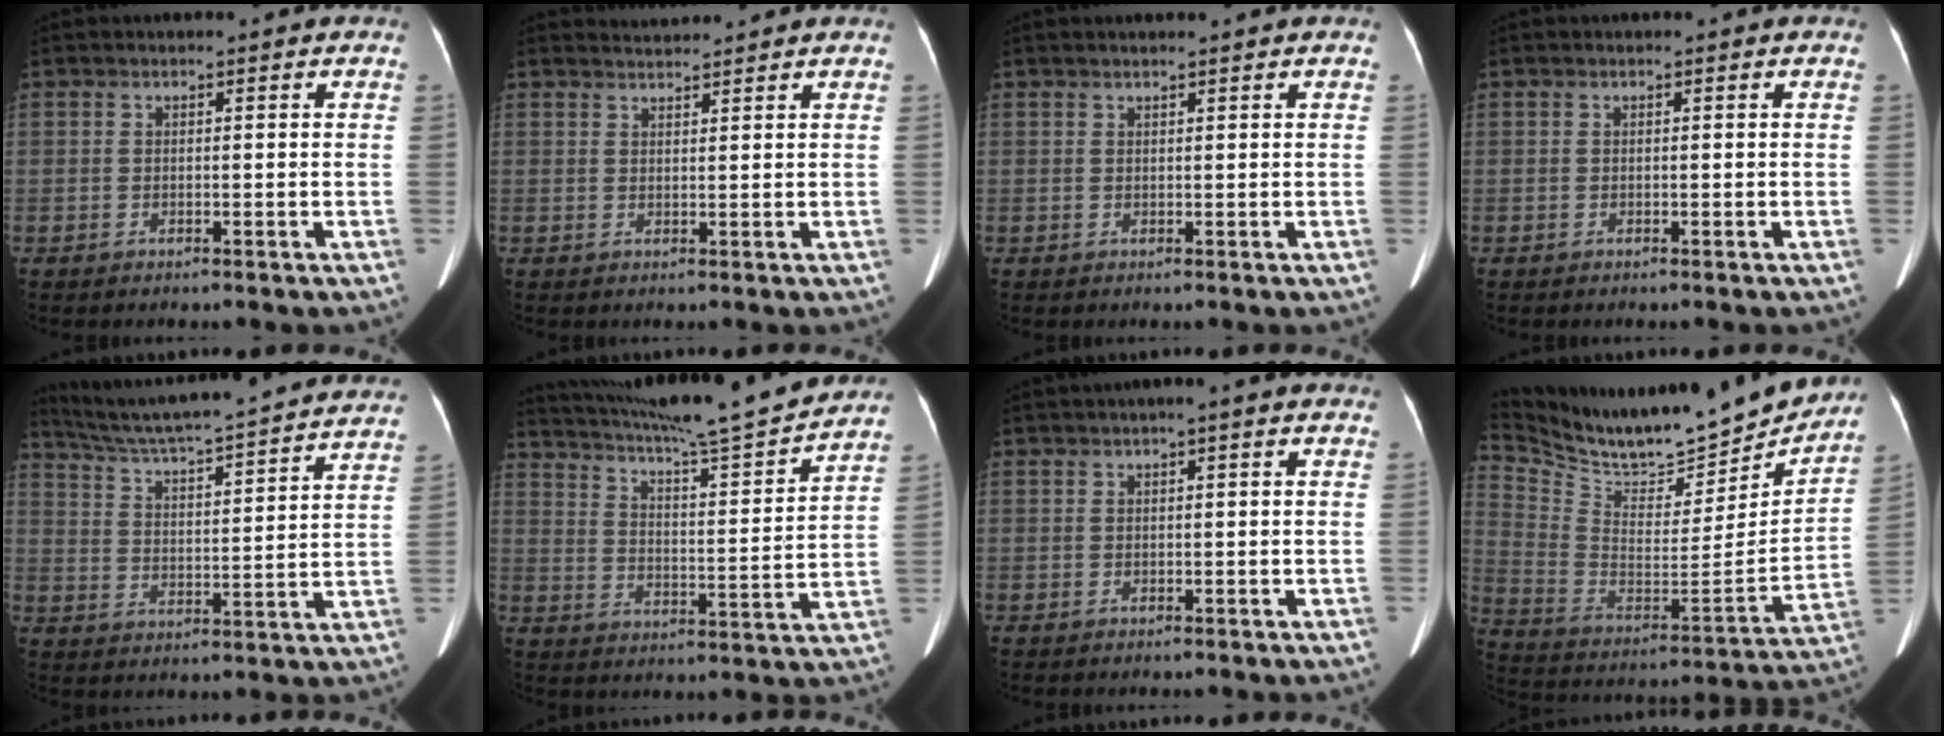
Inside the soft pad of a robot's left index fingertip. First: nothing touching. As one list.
[{"total": 2.0, "force": [2.0, -0.3, -0.3], "torque": [-0.003, 0.011, 0.042]}, {"total": 1.3, "force": [1.1, -0.2, 0.7], "torque": [-0.010, 0.011, 0.022]}, {"total": 0.0}, {"total": 26.3, "force": [24.1, 0.7, 10.4], "torque": [-0.175, -0.024, 0.327]}, {"total": 22.0, "force": [19.8, 0.1, 9.5], "torque": [-0.164, -0.022, 0.288]}, {"total": 1.8, "force": [0.7, 0.1, 1.7], "torque": [-0.029, 0.011, 0.009]}, {"total": 24.9, "force": [22.7, 5.4, 8.7], "torque": [-0.170, -0.050, 0.349]}]